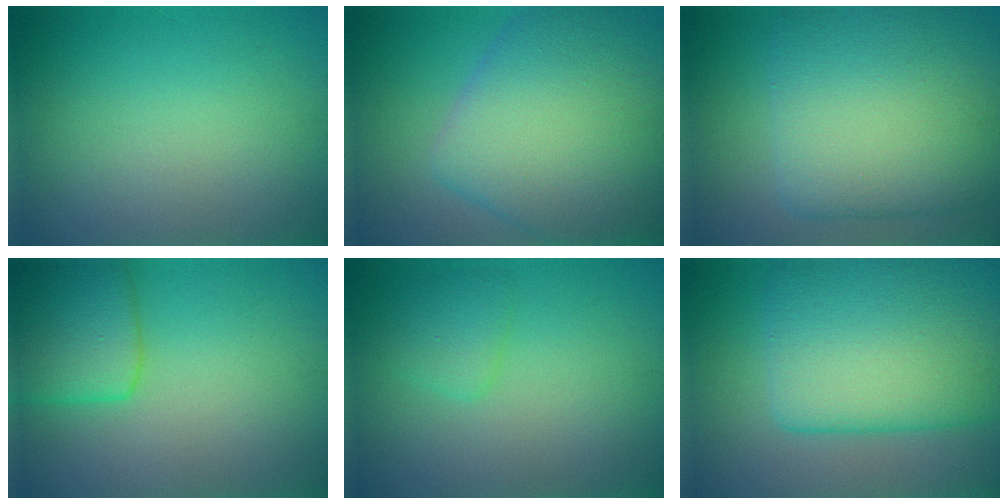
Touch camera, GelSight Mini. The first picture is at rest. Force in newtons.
{"total": 11.0, "press": 11.0, "slide": 0.7}
{"total": 12.9, "press": 12.9, "slide": 0.3}
{"total": 5.0, "press": 5.0, "slide": 0.3}
{"total": 1.9, "press": 1.9, "slide": 0.2}
{"total": 11.7, "press": 11.6, "slide": 0.8}